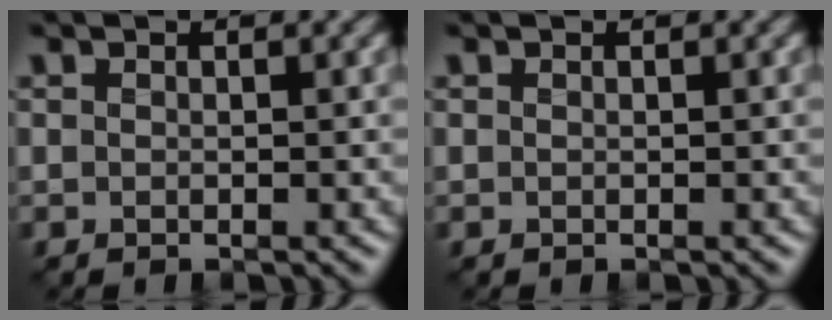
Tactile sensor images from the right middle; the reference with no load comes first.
{"total": 0.0}